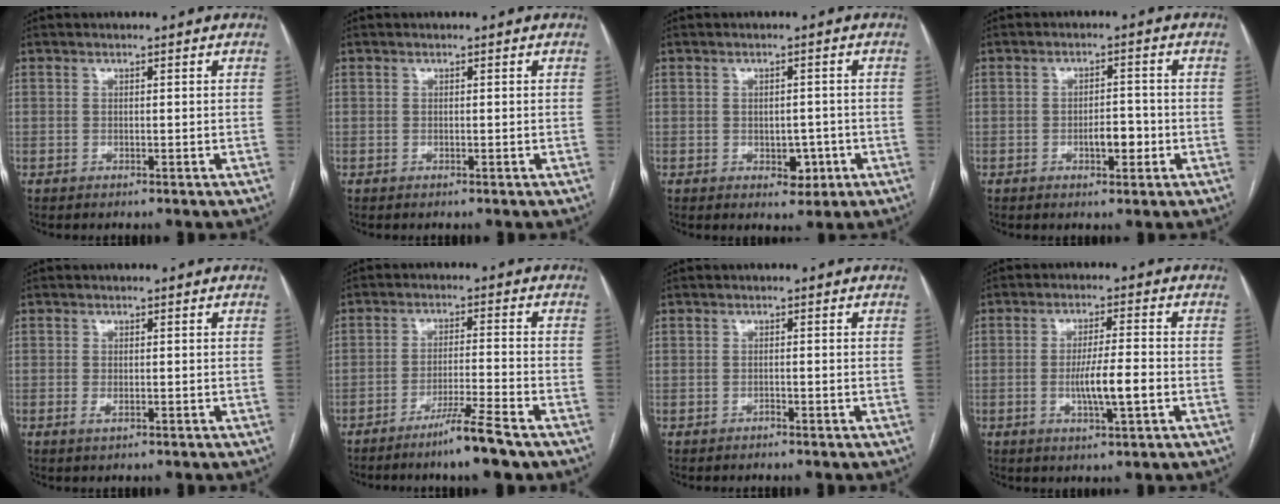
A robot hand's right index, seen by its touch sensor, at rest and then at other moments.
{"total": 0.0}
{"total": 3.5, "force": [-1.1, 2.3, 2.3], "torque": [-0.023, 0.005, -0.005]}
{"total": 3.9, "force": [-1.3, 1.5, 3.3], "torque": [-0.049, 0.004, -0.017]}
{"total": 1.2, "force": [-0.4, 0.5, 0.9], "torque": [-0.016, -0.001, -0.004]}
{"total": 6.9, "force": [-5.0, -0.7, 4.6], "torque": [-0.079, -0.017, -0.094]}
{"total": 0.5, "force": [-0.4, 0.3, 0.1], "torque": [-0.002, 0.000, -0.009]}
{"total": 6.7, "force": [-1.6, 0.4, 6.5], "torque": [-0.120, -0.007, -0.027]}